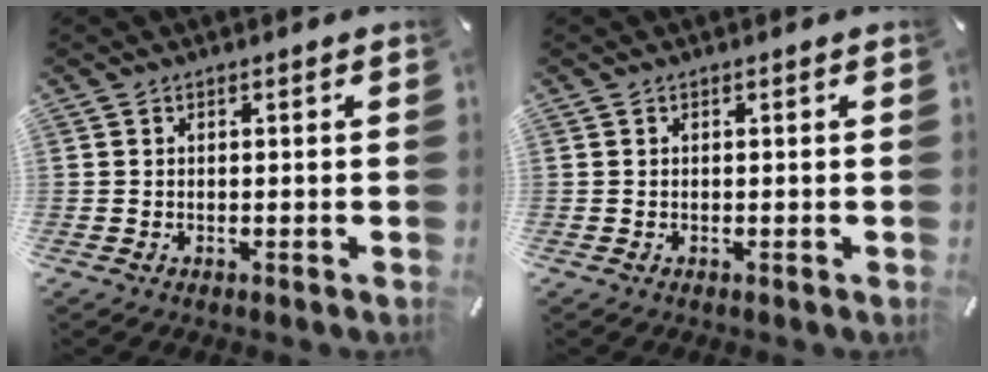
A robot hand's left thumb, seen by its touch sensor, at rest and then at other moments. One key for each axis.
{"total": 0.0}